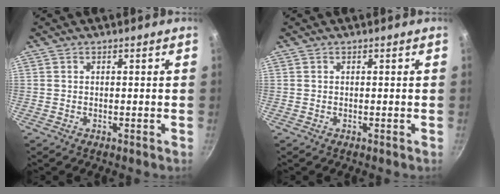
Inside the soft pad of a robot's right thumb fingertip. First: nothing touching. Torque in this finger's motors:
{"motor_torque": [-0.02, 0.02, 0.00, 0.00, 0.00]}